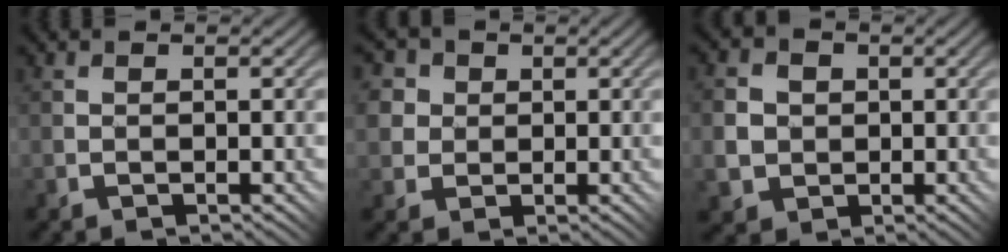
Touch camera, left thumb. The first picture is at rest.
{"total": 6.0, "force": [2.2, 5.3, 1.8], "torque": [-0.068, 0.016, 0.033]}
{"total": 5.9, "force": [0.3, 5.5, 1.9], "torque": [-0.070, -0.001, -0.014]}